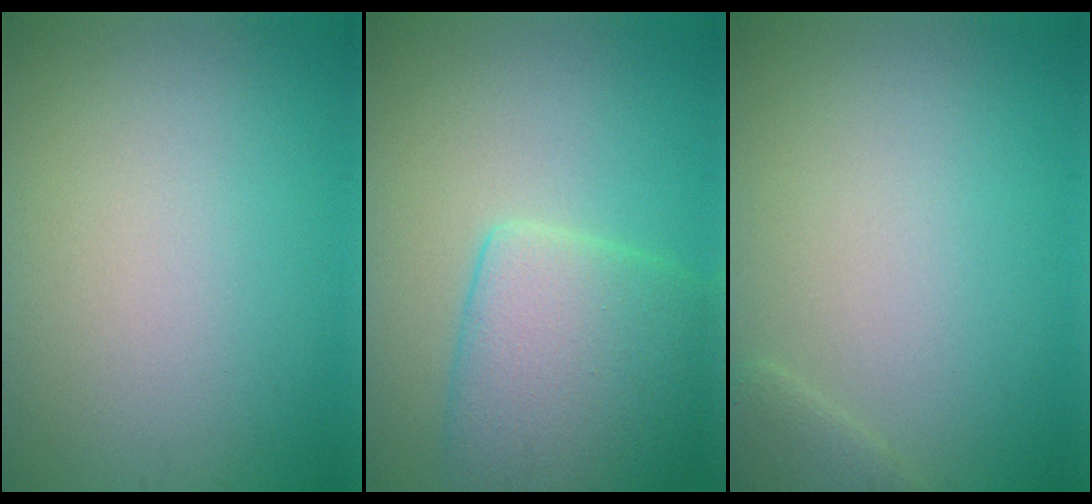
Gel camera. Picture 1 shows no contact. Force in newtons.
{"total": 6.8, "press": 6.8, "slide": 0.2}
{"total": 1.3, "press": 1.3, "slide": 0.0}